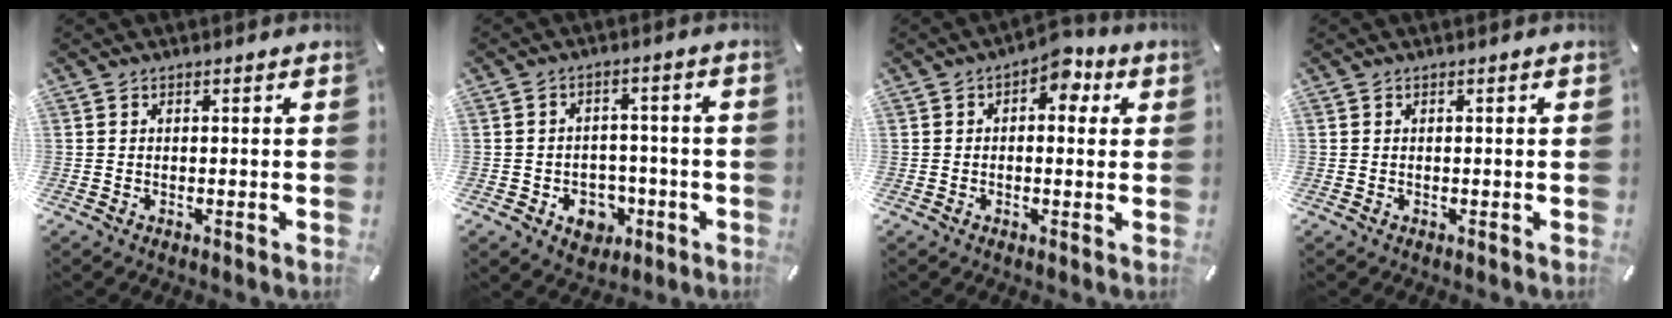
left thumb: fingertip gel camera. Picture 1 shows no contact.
{"total": 7.2, "force": [-2.7, 5.9, 3.0], "torque": [-0.026, 0.019, -0.045]}
{"total": 5.7, "force": [1.7, 3.2, 4.4], "torque": [-0.051, -0.006, 0.019]}
{"total": 0.0}